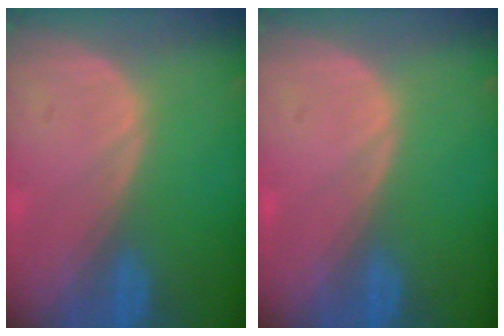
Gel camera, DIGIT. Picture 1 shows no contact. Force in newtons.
{"total": 0.0}